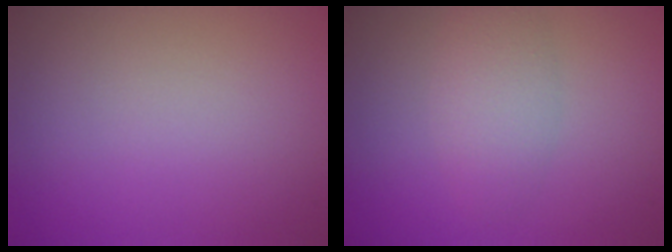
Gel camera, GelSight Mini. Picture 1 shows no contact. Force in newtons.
{"total": 2.7, "press": 2.7, "slide": 0.1}